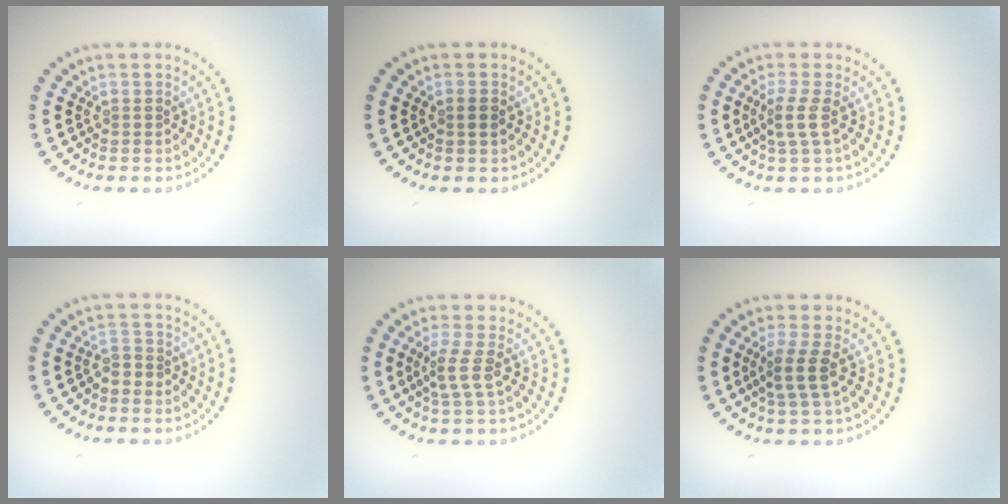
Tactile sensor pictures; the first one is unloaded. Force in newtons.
{"total": 0.8, "press": 0.8, "slide": 0.2}
{"total": 2.0, "press": 1.6, "slide": 1.3}
{"total": 1.4, "press": 1.1, "slide": 0.8}
{"total": 2.0, "press": 1.5, "slide": 1.4}
{"total": 2.5, "press": 1.9, "slide": 1.6}